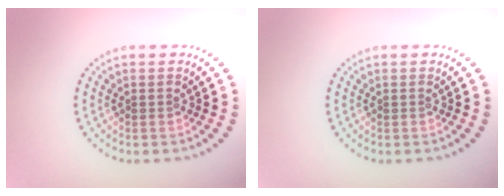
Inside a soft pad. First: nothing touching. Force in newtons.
{"total": 0.0}